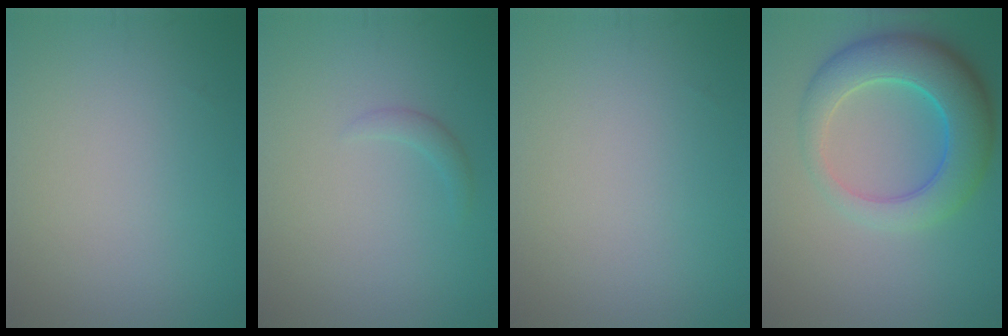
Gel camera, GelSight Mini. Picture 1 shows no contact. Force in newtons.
{"total": 1.0, "press": 1.0, "slide": 0.1}
{"total": 0.0}
{"total": 7.7, "press": 7.7, "slide": 0.5}